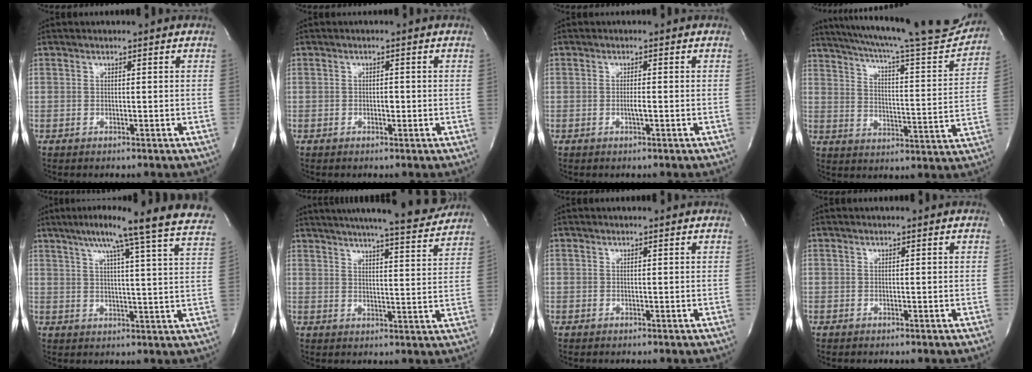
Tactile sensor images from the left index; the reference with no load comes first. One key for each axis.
{"total": 0.9, "fx": -0.4, "fy": 0.5, "fz": 0.7, "tx": -0.011, "ty": -0.001, "tz": -0.008}
{"total": 1.1, "fx": -0.5, "fy": -0.1, "fz": 1.0, "tx": -0.022, "ty": -0.004, "tz": -0.009}
{"total": 24.3, "fx": 21.9, "fy": 1.5, "fz": 10.5, "tx": -0.172, "ty": -0.049, "tz": 0.288}
{"total": 21.8, "fx": 18.4, "fy": -1.8, "fz": 11.5, "tx": -0.183, "ty": -0.031, "tz": 0.222}
{"total": 18.3, "fx": 16.6, "fy": 0.9, "fz": 7.5, "tx": -0.117, "ty": -0.021, "tz": 0.213}
{"total": 0.0}
{"total": 0.0}